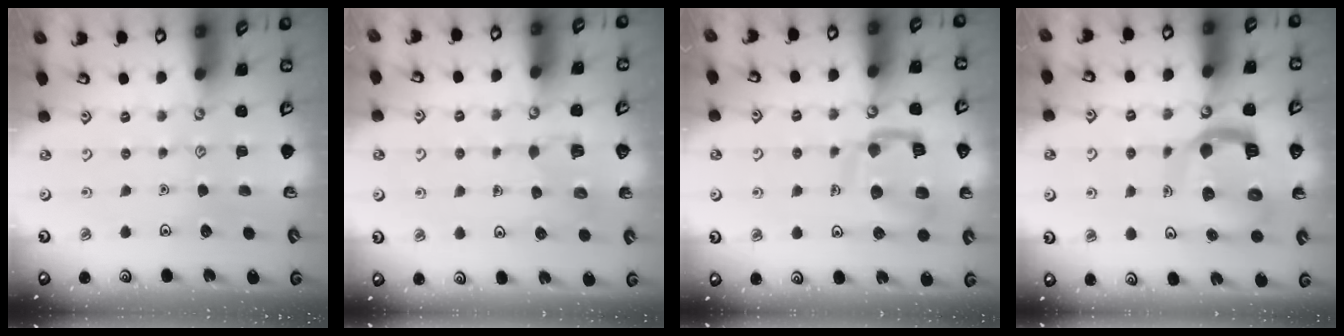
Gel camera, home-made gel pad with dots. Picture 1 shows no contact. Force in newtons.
{"total": 4.6, "press": 4.6, "slide": 0.3}
{"total": 13.1, "press": 13.0, "slide": 1.5}
{"total": 13.8, "press": 13.7, "slide": 1.7}